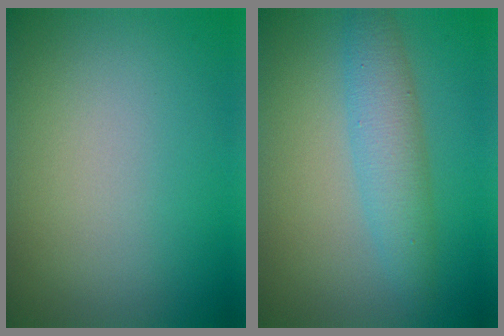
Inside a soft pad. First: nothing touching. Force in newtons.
{"total": 3.7, "press": 3.7, "slide": 0.1}